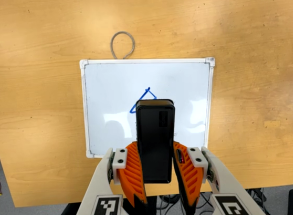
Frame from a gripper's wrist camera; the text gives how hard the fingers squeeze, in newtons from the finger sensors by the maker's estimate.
{"total": 8.1, "left": 6.1, "right": 10.2}